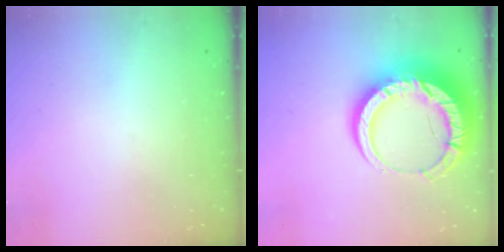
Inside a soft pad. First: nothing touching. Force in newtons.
{"total": 18.9, "press": 18.8, "slide": 1.9}